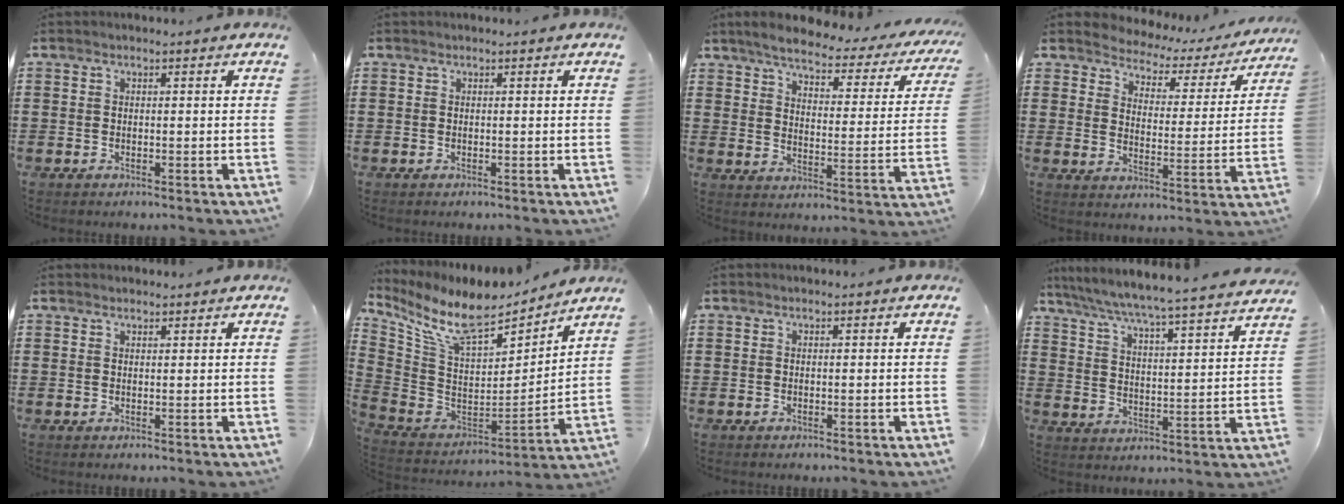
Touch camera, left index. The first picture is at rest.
{"total": 0.0}
{"total": 4.6, "force": [4.0, 0.8, 2.1], "torque": [-0.064, -0.025, 0.062]}
{"total": 2.8, "force": [2.7, 0.9, 0.2], "torque": [-0.025, -0.022, 0.036]}
{"total": 1.0, "force": [1.0, 0.2, 0.1], "torque": [-0.003, 0.000, 0.019]}
{"total": 10.9, "force": [8.6, 3.3, 5.8], "torque": [-0.150, -0.056, 0.154]}
{"total": 0.0}
{"total": 4.9, "force": [4.6, -0.8, 1.5], "torque": [-0.052, -0.043, 0.068]}